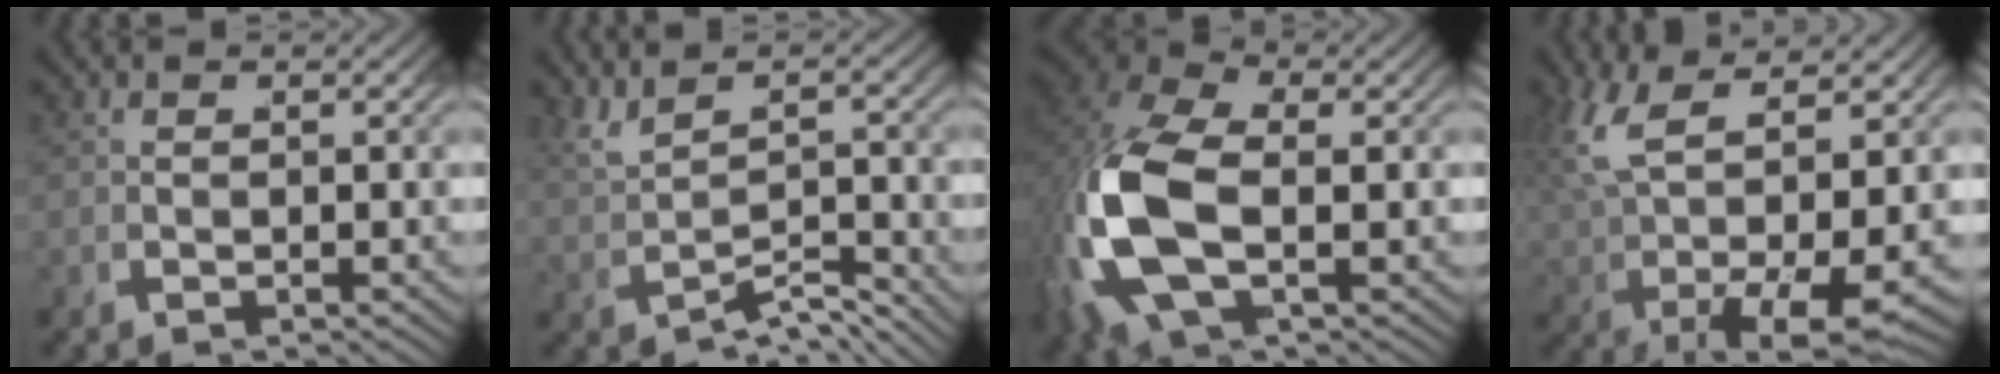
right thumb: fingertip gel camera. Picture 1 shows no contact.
{"total": 2.6, "force": [-0.6, 1.3, 2.1], "torque": [-0.036, 0.001, -0.005]}
{"total": 10.8, "force": [-0.1, 6.7, 8.4], "torque": [-0.232, -0.017, 0.008]}
{"total": 8.4, "force": [1.4, 4.5, 6.9], "torque": [-0.164, -0.019, 0.045]}